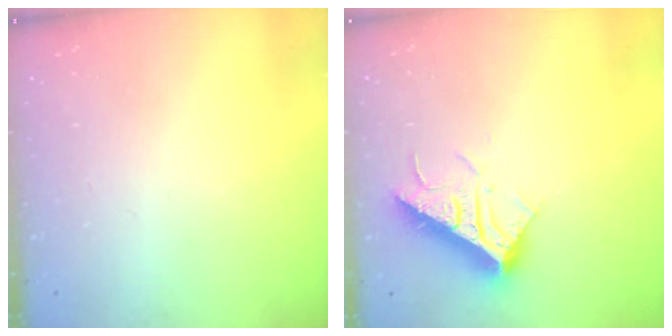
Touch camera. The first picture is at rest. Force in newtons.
{"total": 16.3, "press": 16.3, "slide": 0.3}